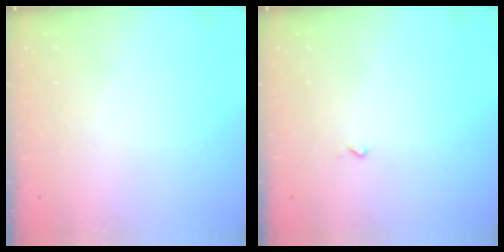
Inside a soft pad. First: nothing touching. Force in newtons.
{"total": 2.7, "press": 2.7, "slide": 0.4}